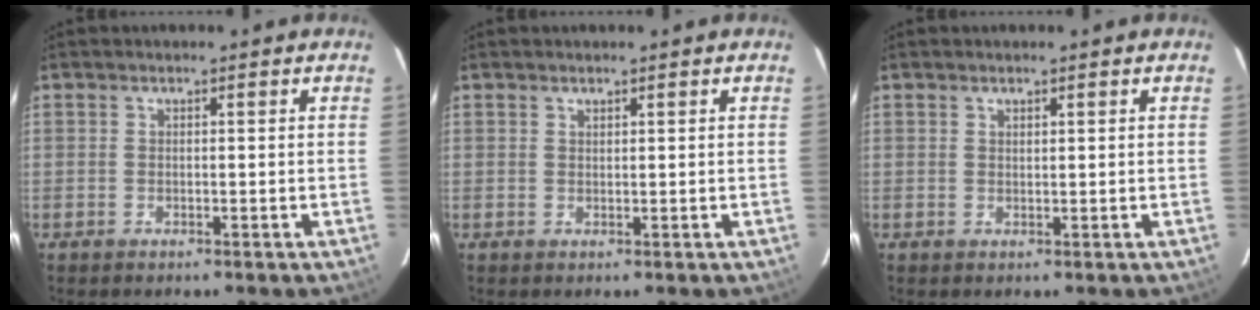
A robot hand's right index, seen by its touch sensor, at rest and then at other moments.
{"total": 0.6, "force": [0.6, 0.2, 0.1], "torque": [-0.002, 0.001, 0.011]}
{"total": 0.7, "force": [0.6, 0.2, 0.3], "torque": [-0.005, 0.001, 0.012]}